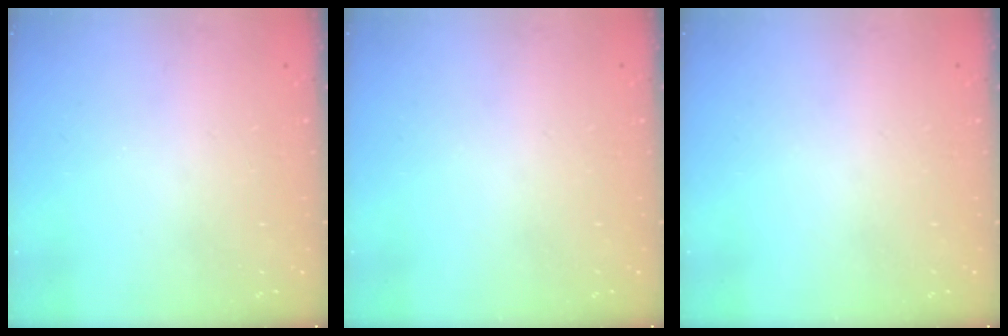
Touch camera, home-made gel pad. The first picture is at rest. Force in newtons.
{"total": 0.0}
{"total": 0.0}